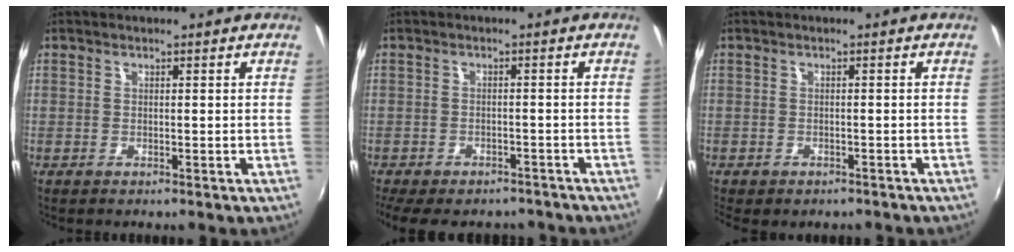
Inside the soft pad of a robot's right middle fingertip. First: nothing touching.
{"total": 13.3, "force": [-10.9, 5.1, 5.7], "torque": [-0.129, -0.023, -0.147]}
{"total": 3.4, "force": [-2.6, 1.5, 1.5], "torque": [-0.034, -0.017, -0.031]}